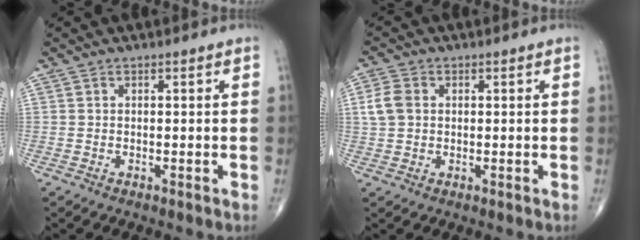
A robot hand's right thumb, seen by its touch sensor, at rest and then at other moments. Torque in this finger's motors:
{"motor_torque": [-0.29, 0.35, 0.23, -0.14, 0.08]}